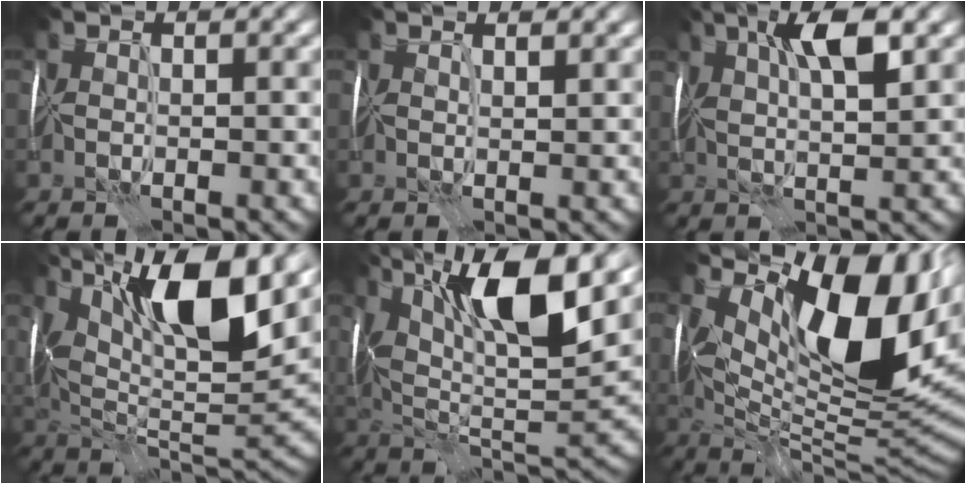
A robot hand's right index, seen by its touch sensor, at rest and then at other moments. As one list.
[{"total": 1.3, "force": [1.1, 0.1, 0.7], "torque": [-0.009, 0.000, 0.013]}, {"total": 6.1, "force": [2.5, 1.8, 5.3], "torque": [-0.097, 0.003, 0.041]}, {"total": 14.3, "force": [6.2, 4.9, 11.9], "torque": [-0.206, 0.010, 0.108]}, {"total": 13.1, "force": [5.5, 4.2, 11.1], "torque": [-0.196, 0.009, 0.094]}, {"total": 14.6, "force": [4.6, 7.2, 11.8], "torque": [-0.169, 0.000, 0.080]}]